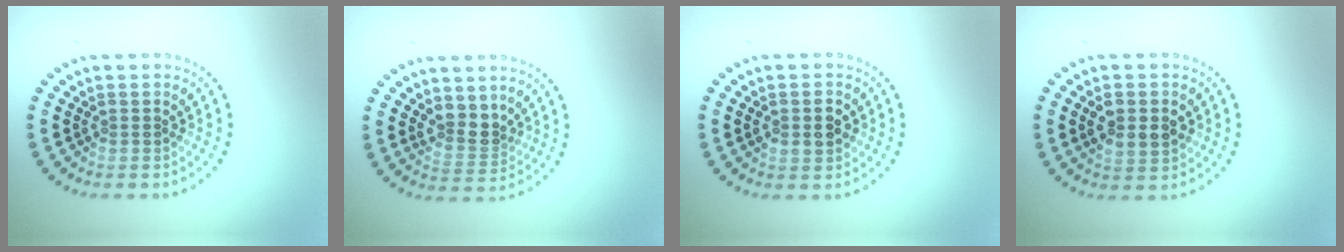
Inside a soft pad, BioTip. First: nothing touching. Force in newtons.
{"total": 2.4, "press": 1.9, "slide": 1.4}
{"total": 2.7, "press": 2.7, "slide": 0.2}
{"total": 3.2, "press": 3.2, "slide": 0.5}